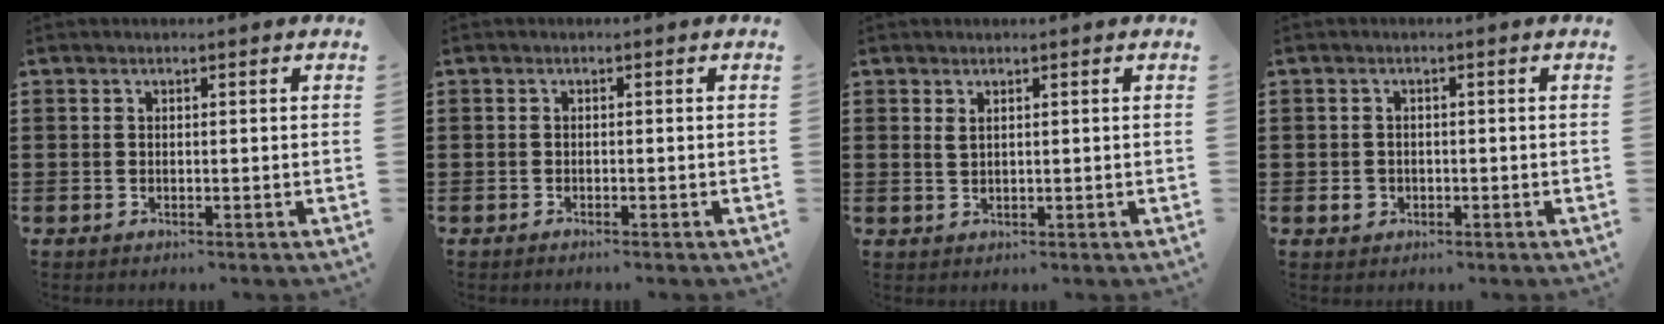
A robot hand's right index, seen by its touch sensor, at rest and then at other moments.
{"total": 0.6, "force": [-0.5, -0.1, 0.1], "torque": [-0.005, -0.003, -0.011]}
{"total": 1.3, "force": [0.7, 0.6, 1.0], "torque": [-0.021, 0.003, 0.013]}
{"total": 1.8, "force": [-0.6, 1.6, 0.7], "torque": [-0.016, 0.004, -0.013]}